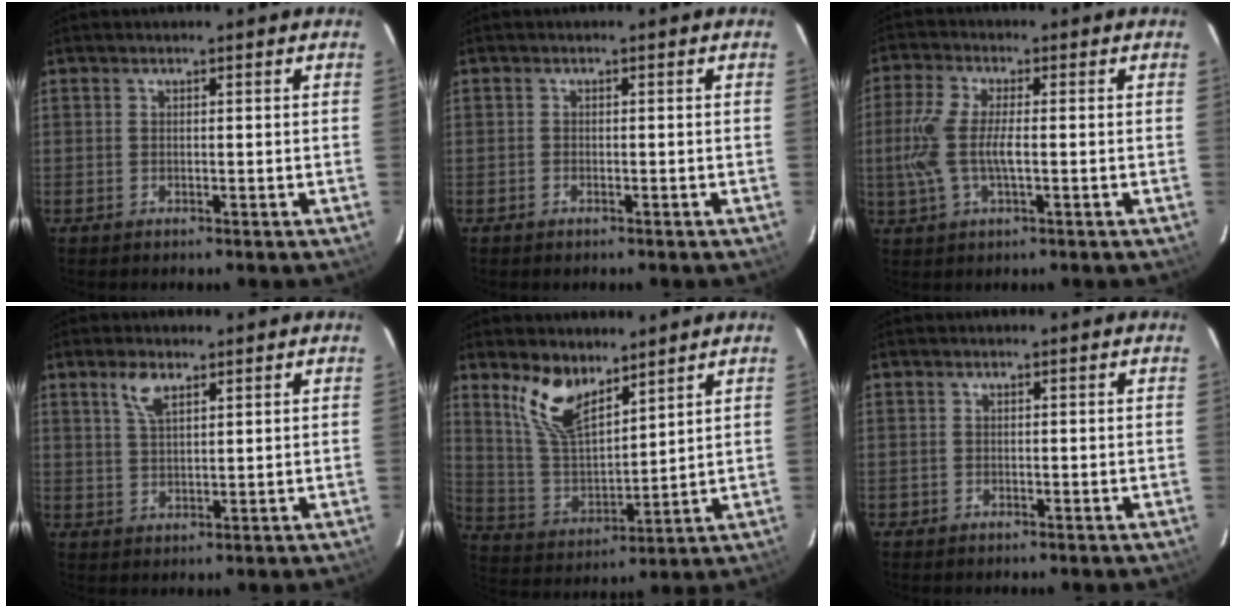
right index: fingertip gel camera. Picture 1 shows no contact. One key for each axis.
{"total": 0.8, "fx": -0.6, "fy": 0.5, "fz": 0.2, "tx": -0.006, "ty": 0.000, "tz": -0.012}
{"total": 8.5, "fx": -0.8, "fy": 2.7, "fz": 8.1, "tx": -0.178, "ty": -0.001, "tz": -0.015}
{"total": 4.3, "fx": 2.6, "fy": 1.7, "fz": 3.0, "tx": -0.059, "ty": 0.005, "tz": 0.051}
{"total": 11.4, "fx": 7.8, "fy": 4.7, "fz": 6.8, "tx": -0.139, "ty": 0.005, "tz": 0.162}
{"total": 0.9, "fx": -0.4, "fy": 0.8, "fz": -0.1, "tx": 0.000, "ty": 0.003, "tz": -0.005}